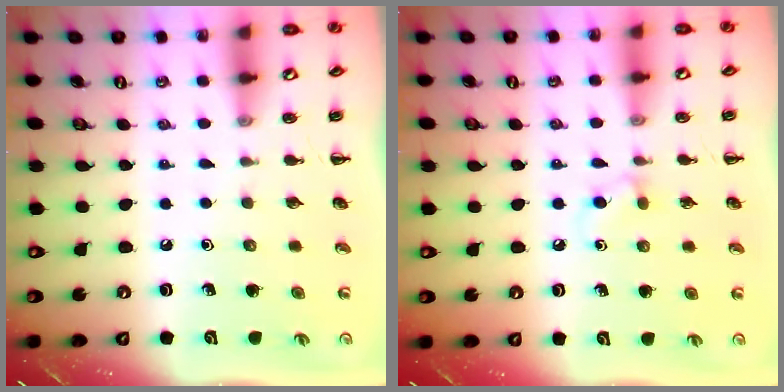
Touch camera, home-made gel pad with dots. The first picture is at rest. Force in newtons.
{"total": 3.6, "press": 3.3, "slide": 1.5}